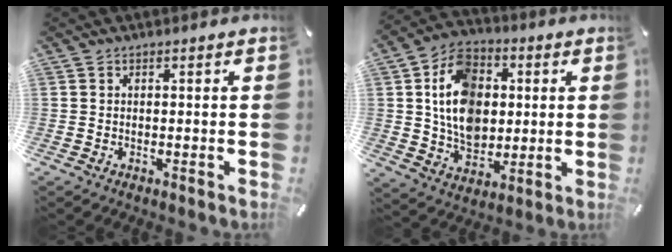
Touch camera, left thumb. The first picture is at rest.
{"total": 14.6, "force": [1.7, 11.7, 8.5], "torque": [-0.153, 0.016, 0.033]}